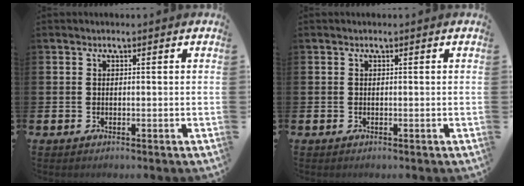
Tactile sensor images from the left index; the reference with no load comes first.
{"total": 0.0}